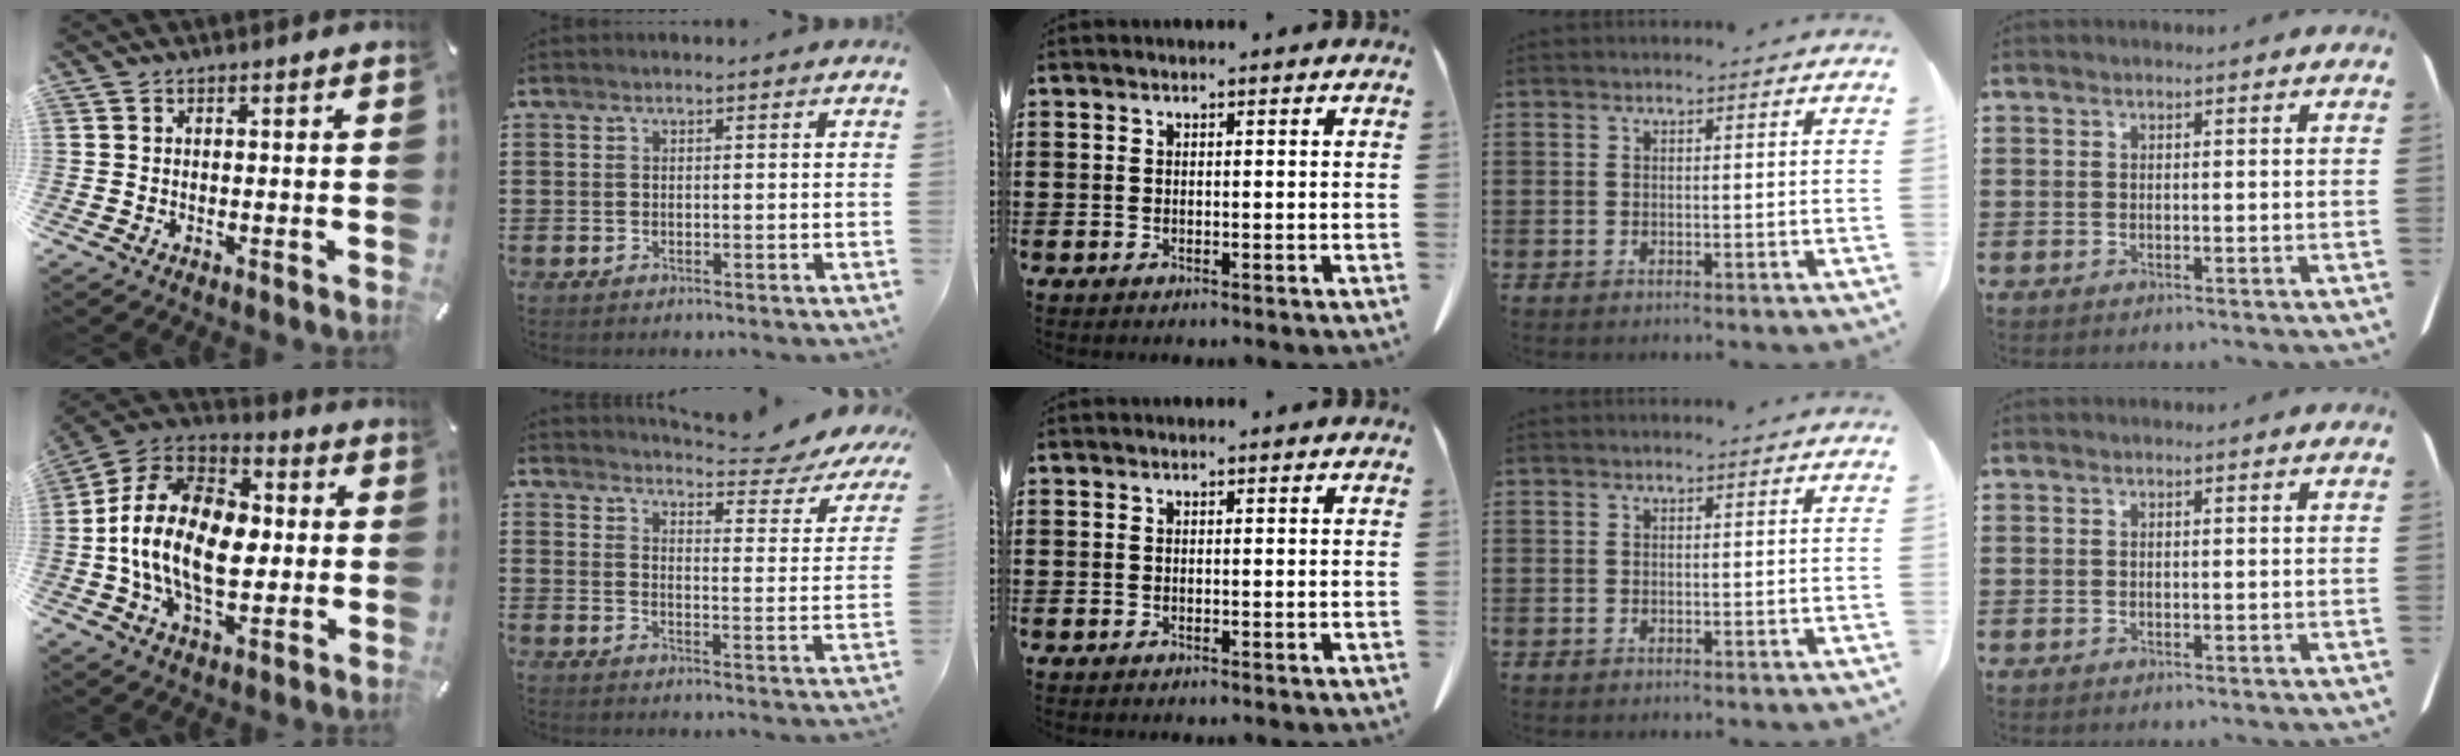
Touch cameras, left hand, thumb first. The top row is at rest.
{"thumb": {"total": 19.9, "force": [-2.3, 13.1, 14.9], "torque": [-0.313, 0.019, -0.044]}, "index": {"total": 4.7, "force": [4.4, 0.1, 1.7], "torque": [-0.033, -0.043, 0.065]}}